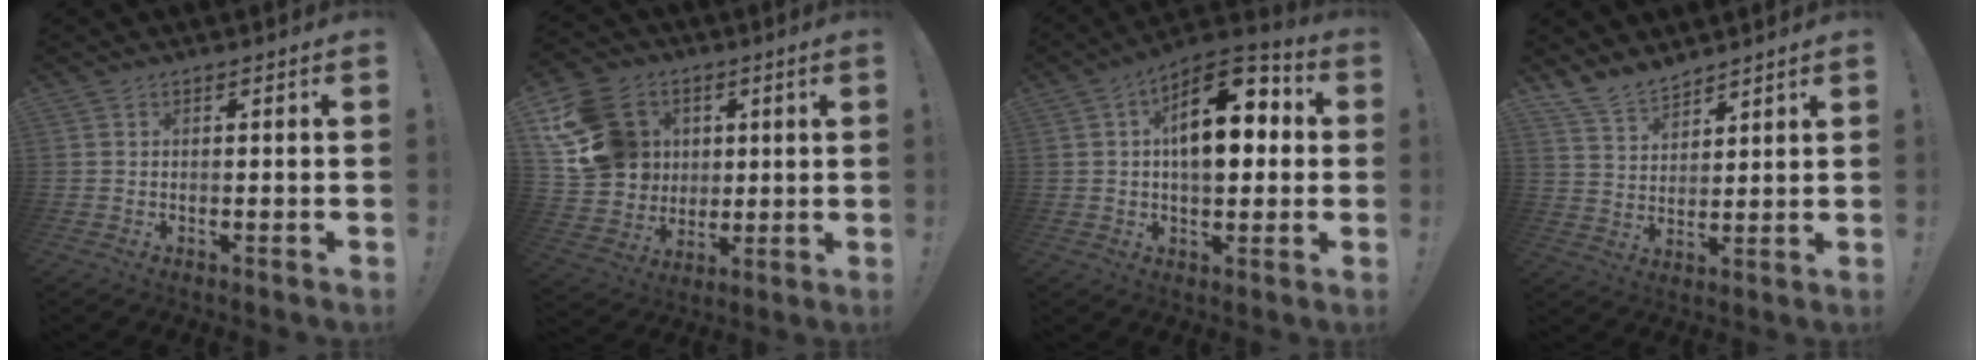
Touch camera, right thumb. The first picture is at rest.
{"total": 18.6, "force": [5.2, 16.0, 7.8], "torque": [-0.130, -0.005, 0.126]}
{"total": 17.0, "force": [3.3, 9.1, 13.9], "torque": [-0.195, -0.001, 0.048]}
{"total": 8.3, "force": [7.4, 3.1, 2.0], "torque": [-0.055, -0.047, 0.148]}